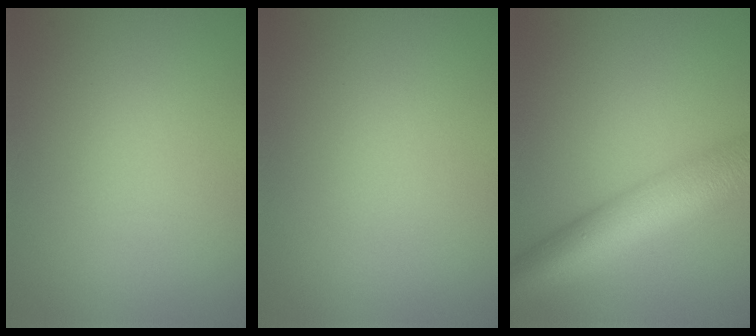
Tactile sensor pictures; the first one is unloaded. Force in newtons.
{"total": 0.0}
{"total": 9.5, "press": 9.5, "slide": 0.1}